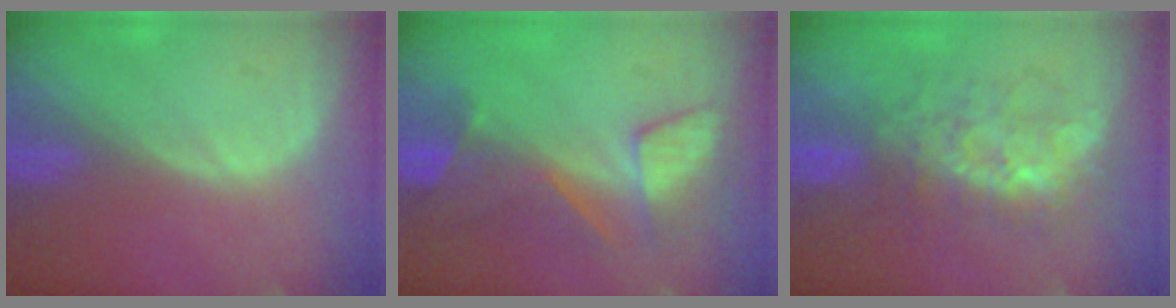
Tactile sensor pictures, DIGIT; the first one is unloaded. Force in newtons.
{"total": 8.5, "press": 7.2, "slide": 4.5}
{"total": 8.1, "press": 7.5, "slide": 3.2}